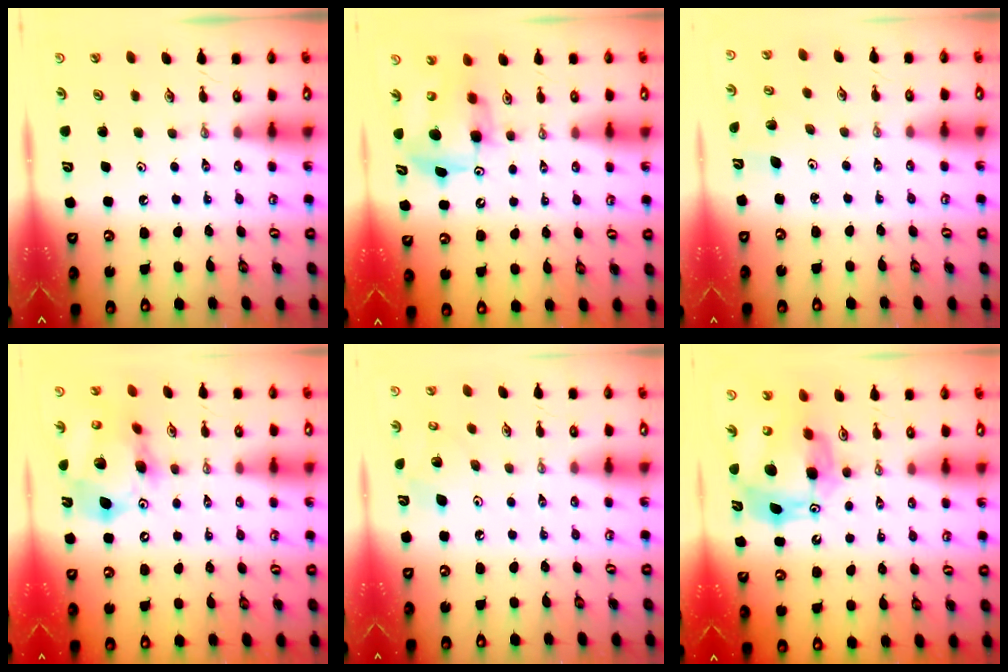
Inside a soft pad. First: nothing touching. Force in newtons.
{"total": 7.2, "press": 7.2, "slide": 0.6}
{"total": 3.2, "press": 3.0, "slide": 1.2}
{"total": 17.9, "press": 17.5, "slide": 3.7}
{"total": 8.5, "press": 8.1, "slide": 2.6}
{"total": 14.3, "press": 14.3, "slide": 1.3}